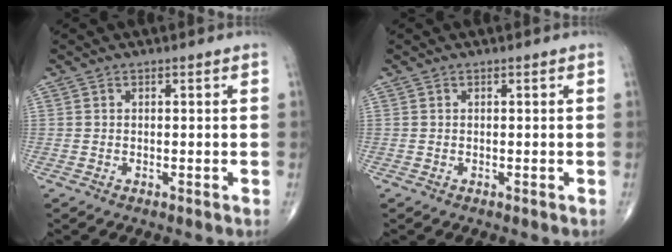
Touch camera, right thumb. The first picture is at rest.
{"total": 0.0}